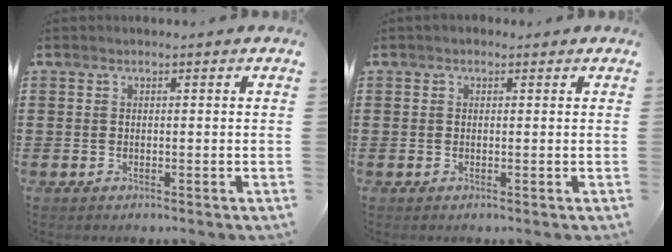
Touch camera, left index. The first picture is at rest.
{"total": 0.6, "force": [-0.1, 0.5, 0.3], "torque": [-0.007, 0.004, -0.003]}